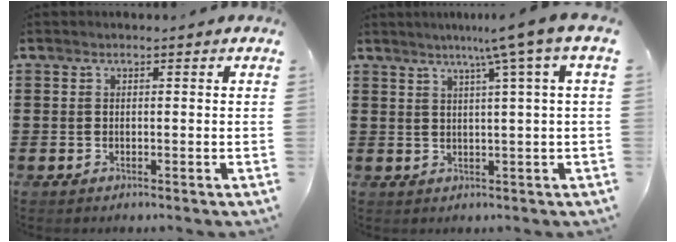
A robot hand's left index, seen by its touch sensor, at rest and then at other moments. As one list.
[{"total": 5.8, "force": [2.8, -1.2, 4.9], "torque": [-0.092, -0.006, 0.041]}]